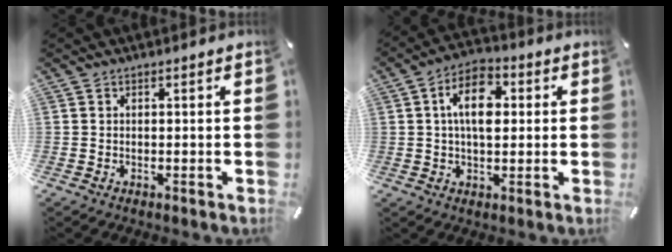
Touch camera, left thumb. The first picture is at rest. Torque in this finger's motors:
{"motor_torque": [1.38, 2.56, 1.56, -0.49, 0.51]}